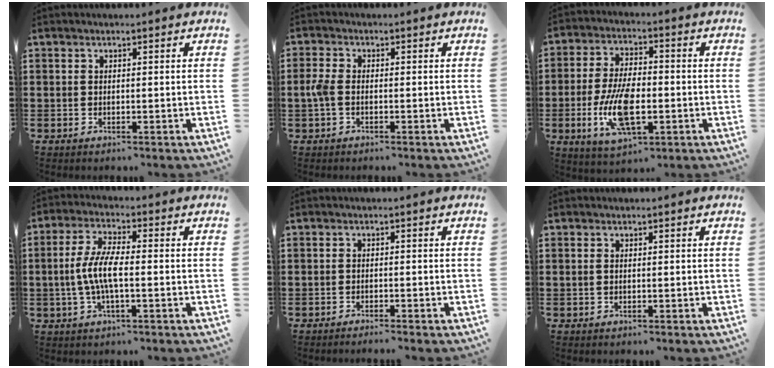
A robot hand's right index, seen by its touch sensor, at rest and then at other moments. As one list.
[{"total": 2.6, "force": [-0.6, 1.4, 2.0], "torque": [-0.063, -0.006, -0.019]}, {"total": 10.6, "force": [-2.6, 4.7, 9.2], "torque": [-0.197, -0.009, -0.045]}, {"total": 6.1, "force": [-1.2, 1.7, 5.8], "torque": [-0.130, -0.006, -0.029]}, {"total": 1.0, "force": [-1.0, -0.1, 0.1], "torque": [-0.004, 0.001, -0.020]}, {"total": 0.0}]